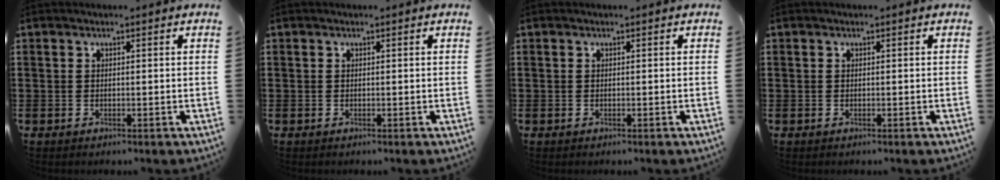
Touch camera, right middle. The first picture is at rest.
{"total": 0.0}
{"total": 0.0}
{"total": 0.0}